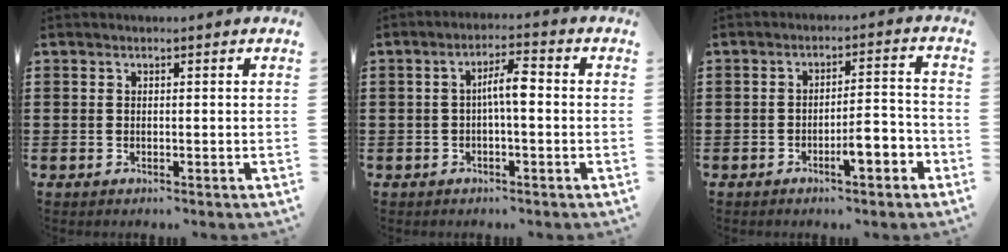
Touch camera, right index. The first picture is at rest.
{"total": 4.5, "force": [-0.2, 1.0, 4.4], "torque": [-0.081, 0.011, -0.008]}
{"total": 5.2, "force": [-2.8, 1.3, 4.3], "torque": [-0.068, 0.007, -0.049]}